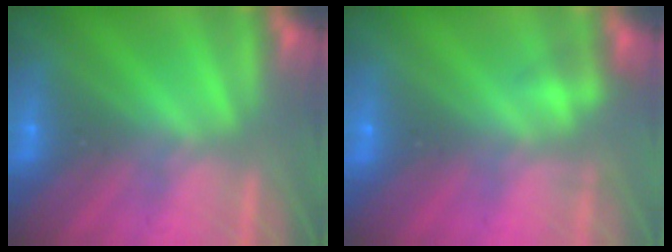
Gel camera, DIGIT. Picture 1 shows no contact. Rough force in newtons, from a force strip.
{"total": 2.1}